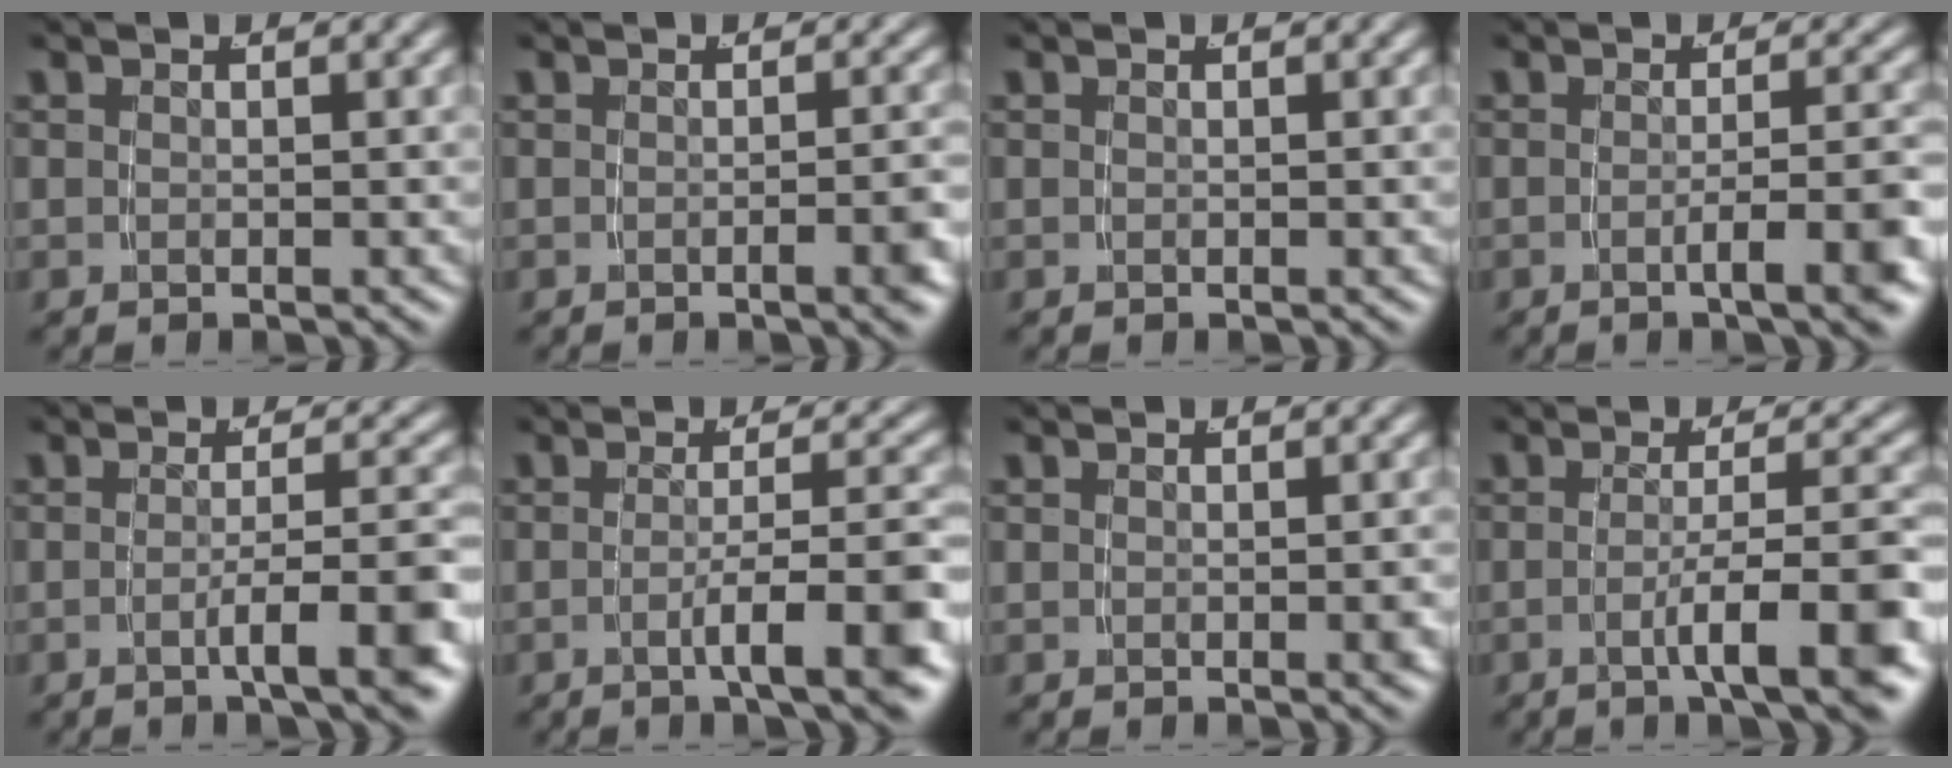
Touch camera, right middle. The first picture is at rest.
{"total": 1.8, "force": [-0.9, -0.3, 1.5], "torque": [-0.014, 0.009, -0.020]}
{"total": 0.0}
{"total": 4.1, "force": [-2.1, -0.1, 3.5], "torque": [-0.042, 0.003, -0.039]}
{"total": 5.2, "force": [-2.5, 0.1, 4.5], "torque": [-0.056, 0.001, -0.043]}
{"total": 5.9, "force": [-2.7, 0.4, 5.2], "torque": [-0.068, -0.001, -0.043]}
{"total": 0.6, "force": [-0.2, -0.1, 0.6], "torque": [-0.001, 0.003, -0.003]}
{"total": 6.7, "force": [-2.9, 0.7, 5.9], "torque": [-0.085, -0.005, -0.044]}